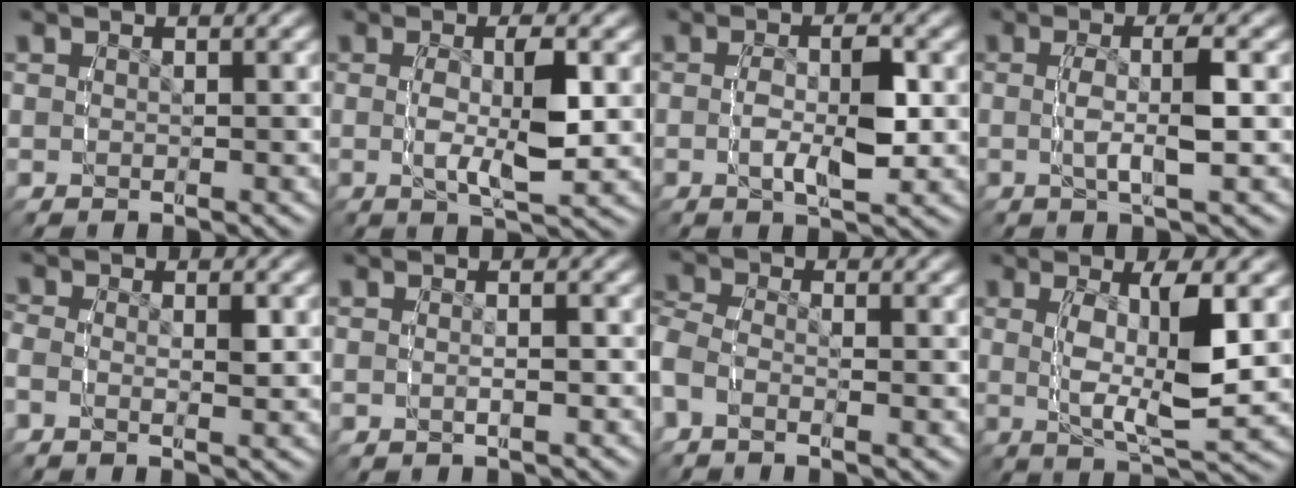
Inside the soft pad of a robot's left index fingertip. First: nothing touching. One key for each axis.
{"total": 4.3, "fx": -0.3, "fy": 0.7, "fz": 4.2, "tx": -0.085, "ty": -0.010, "tz": 0.000}
{"total": 3.4, "fx": -0.7, "fy": 0.8, "fz": 3.2, "tx": -0.068, "ty": -0.010, "tz": -0.008}
{"total": 2.9, "fx": -0.4, "fy": -0.2, "fz": 2.8, "tx": -0.061, "ty": -0.003, "tz": -0.004}
{"total": 1.7, "fx": -0.3, "fy": 1.1, "fz": 1.3, "tx": -0.039, "ty": -0.001, "tz": -0.011}
{"total": 0.9, "fx": -0.8, "fy": 0.0, "fz": -0.3, "tx": -0.008, "ty": -0.001, "tz": -0.011}
{"total": 3.5, "fx": -1.0, "fy": 2.8, "fz": 1.9, "tx": -0.060, "ty": -0.005, "tz": -0.026}
{"total": 6.1, "fx": 0.3, "fy": 1.4, "fz": 6.0, "tx": -0.112, "ty": -0.014, "tz": 0.014}